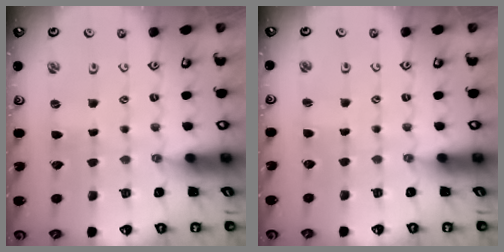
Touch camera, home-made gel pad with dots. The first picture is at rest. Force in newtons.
{"total": 0.9, "press": 0.9, "slide": 0.0}